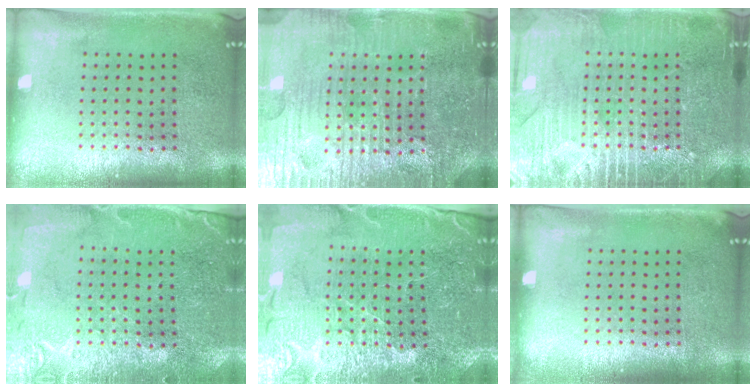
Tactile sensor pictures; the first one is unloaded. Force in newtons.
{"total": 5.6, "press": 5.3, "slide": 1.8}
{"total": 5.8, "press": 5.8, "slide": 0.7}
{"total": 0.5, "press": 0.5, "slide": 0.2}
{"total": 3.3, "press": 3.3, "slide": 0.2}
{"total": 0.0}